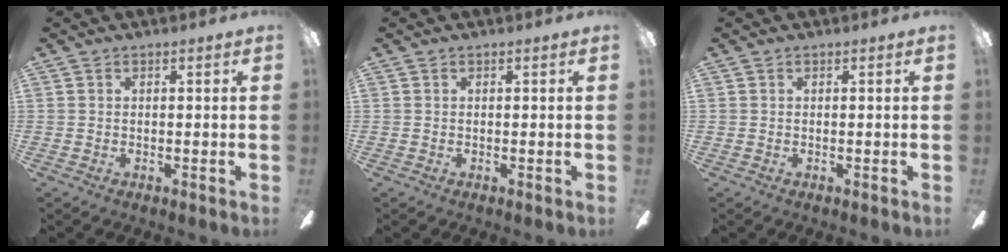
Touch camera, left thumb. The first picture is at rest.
{"total": 0.0}
{"total": 0.0}